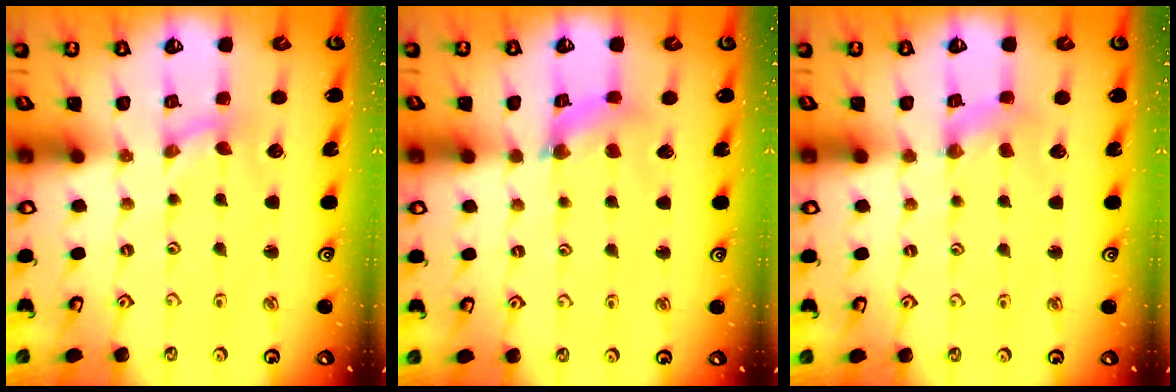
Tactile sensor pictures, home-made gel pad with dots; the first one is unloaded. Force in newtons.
{"total": 4.6, "press": 4.6, "slide": 0.5}
{"total": 1.4, "press": 1.4, "slide": 0.2}